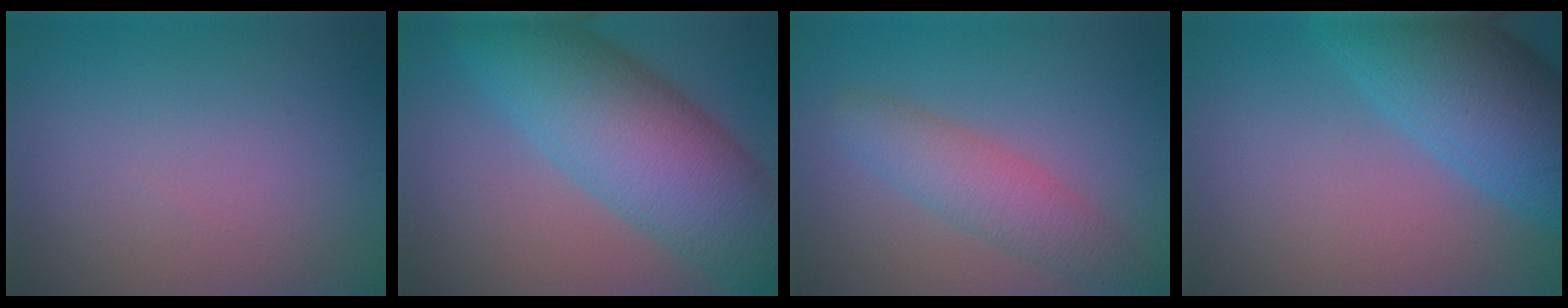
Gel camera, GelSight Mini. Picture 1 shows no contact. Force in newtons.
{"total": 12.8, "press": 12.8, "slide": 0.2}
{"total": 4.2, "press": 4.2, "slide": 0.4}
{"total": 8.6, "press": 8.6, "slide": 0.3}